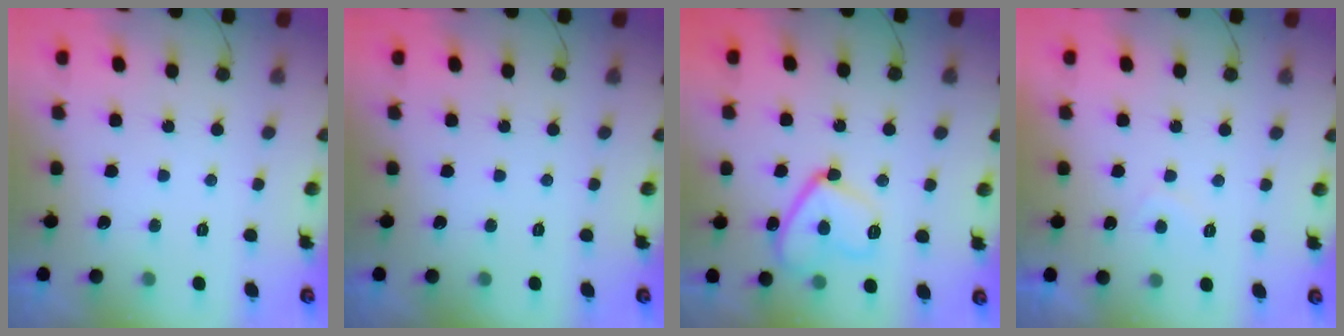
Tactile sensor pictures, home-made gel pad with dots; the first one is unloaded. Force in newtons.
{"total": 0.0}
{"total": 13.2, "press": 13.2, "slide": 1.1}
{"total": 1.8, "press": 1.6, "slide": 0.8}